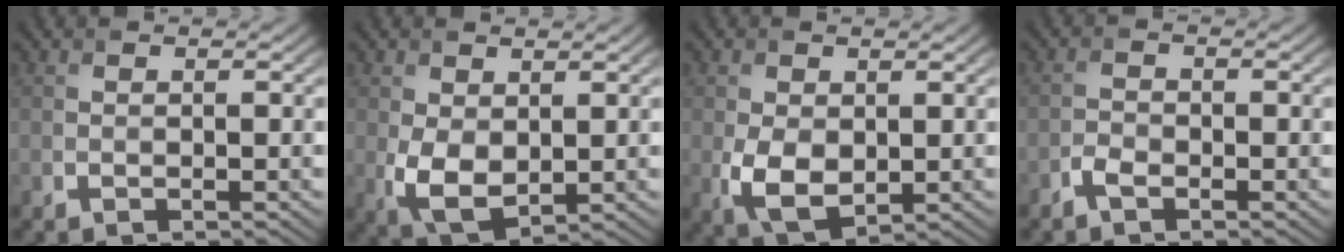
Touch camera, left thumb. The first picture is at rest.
{"total": 5.0, "force": [0.3, 3.2, 3.8], "torque": [-0.089, -0.011, 0.012]}
{"total": 5.1, "force": [-0.3, 3.4, 3.7], "torque": [-0.088, -0.013, 0.001]}
{"total": 1.8, "force": [-1.3, 0.8, 0.9], "torque": [-0.019, 0.002, -0.030]}